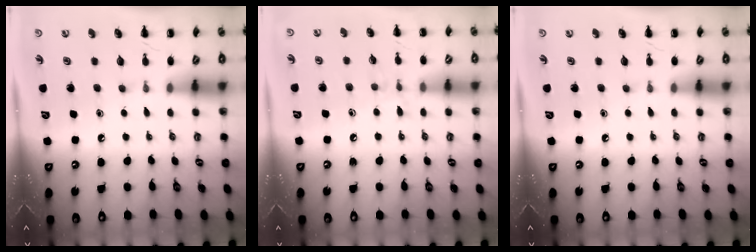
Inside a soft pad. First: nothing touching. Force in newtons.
{"total": 7.0, "press": 6.8, "slide": 1.9}
{"total": 0.0}